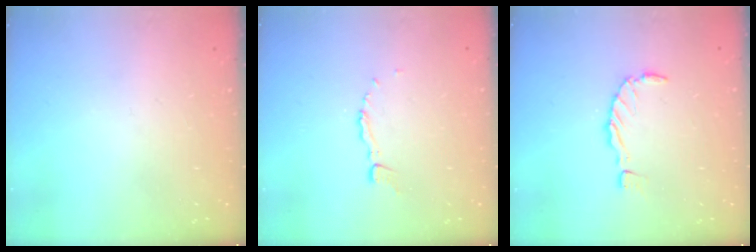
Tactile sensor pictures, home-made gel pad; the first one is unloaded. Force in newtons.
{"total": 3.9, "press": 3.9, "slide": 0.5}
{"total": 0.0}